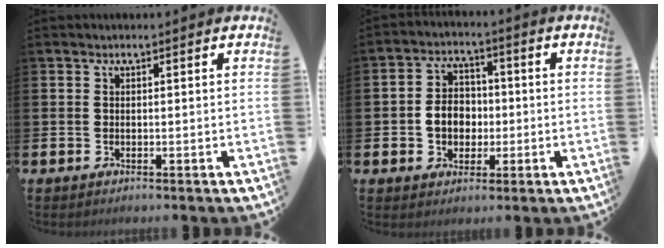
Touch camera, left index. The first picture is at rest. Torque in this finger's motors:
{"motor_torque": [0.56, 0.19, 0.21, 0.11]}